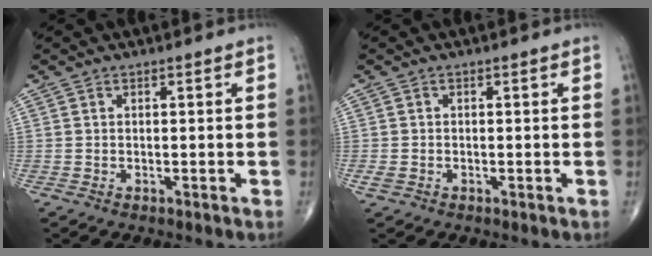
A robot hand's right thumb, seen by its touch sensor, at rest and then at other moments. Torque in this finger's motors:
{"motor_torque": [0.57, 0.27, 0.14, -0.46, 0.02]}